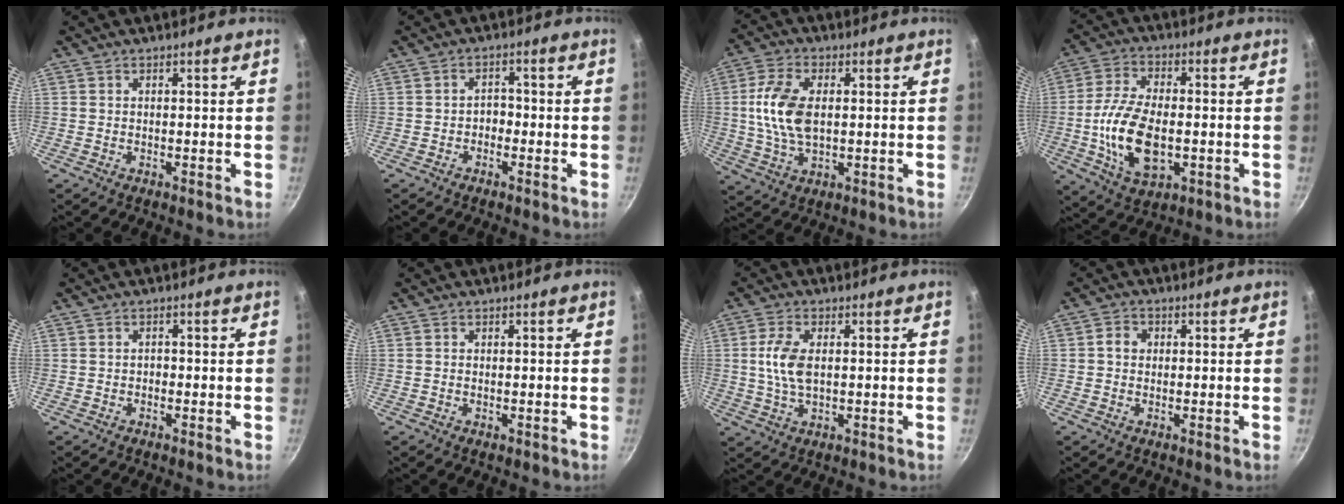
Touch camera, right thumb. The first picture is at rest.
{"total": 2.3, "force": [-1.0, 1.7, 1.2], "torque": [-0.001, 0.015, -0.019]}
{"total": 10.9, "force": [1.0, 6.2, 8.9], "torque": [-0.173, 0.008, 0.016]}
{"total": 14.1, "force": [-2.2, 7.7, 11.6], "torque": [-0.218, 0.012, -0.040]}
{"total": 0.6, "force": [-0.3, 0.4, 0.3], "torque": [-0.005, 0.003, -0.007]}
{"total": 0.0}
{"total": 6.8, "force": [0.7, 3.6, 5.8], "torque": [-0.118, 0.003, 0.012]}
{"total": 2.6, "force": [0.2, 2.2, 1.4], "torque": [-0.018, 0.007, -0.002]}